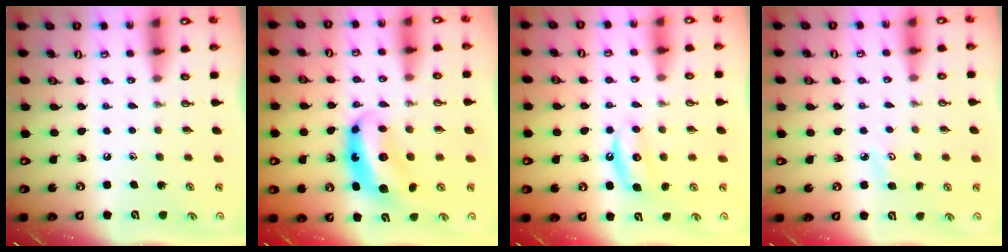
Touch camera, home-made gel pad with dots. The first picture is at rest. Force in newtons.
{"total": 8.1, "press": 8.0, "slide": 1.0}
{"total": 5.7, "press": 5.6, "slide": 1.1}
{"total": 3.7, "press": 3.7, "slide": 0.5}